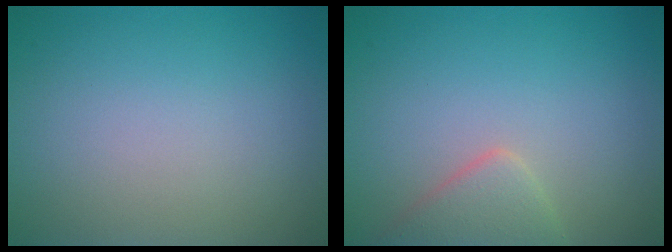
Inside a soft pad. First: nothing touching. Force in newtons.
{"total": 2.7, "press": 2.7, "slide": 0.1}